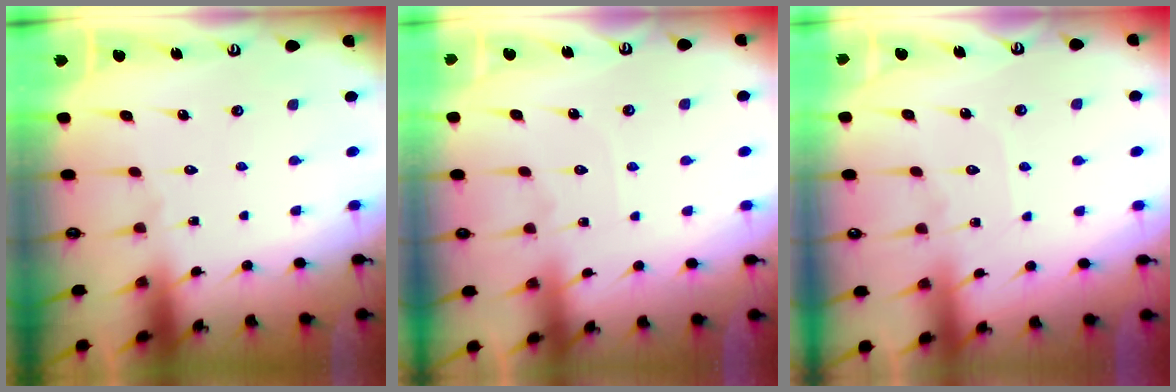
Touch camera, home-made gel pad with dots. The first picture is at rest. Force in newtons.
{"total": 4.7, "press": 4.6, "slide": 0.5}
{"total": 5.0, "press": 4.9, "slide": 0.6}